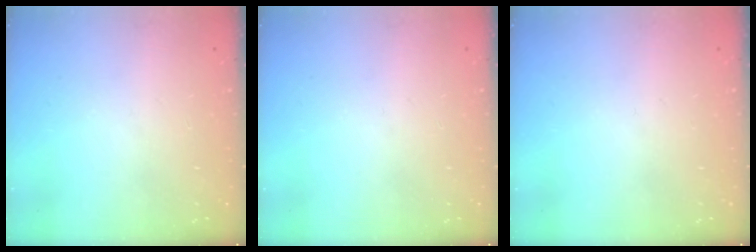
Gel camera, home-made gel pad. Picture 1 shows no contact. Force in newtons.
{"total": 0.0}
{"total": 0.0}